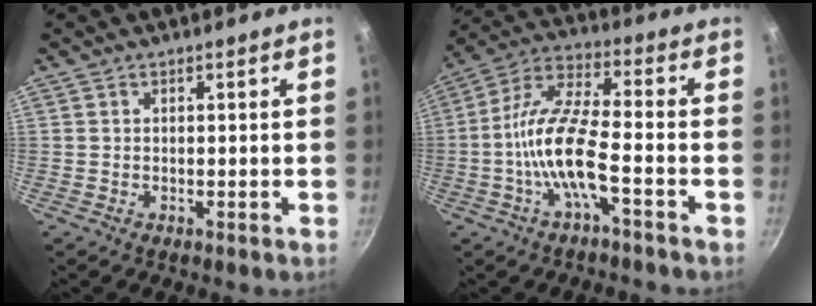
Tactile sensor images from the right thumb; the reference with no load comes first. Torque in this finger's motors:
{"motor_torque": [2.18, 1.09, 1.70, -0.78, 0.50]}